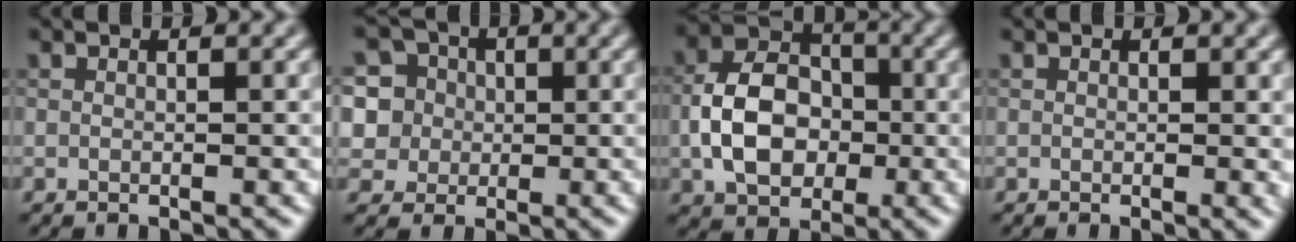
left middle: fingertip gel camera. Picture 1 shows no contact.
{"total": 8.4, "force": [2.8, 7.5, 2.5], "torque": [-0.070, 0.041, 0.033]}
{"total": 6.8, "force": [-1.2, 4.9, 4.5], "torque": [-0.084, 0.006, -0.026]}
{"total": 0.8, "force": [0.1, 0.2, 0.7], "torque": [-0.007, -0.004, 0.000]}